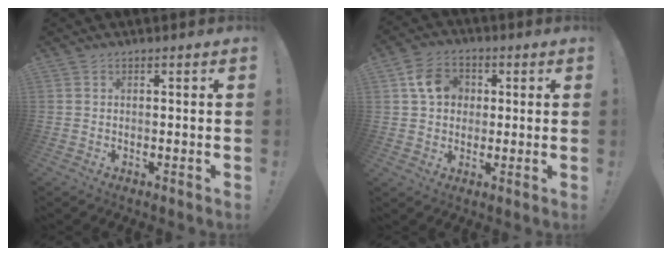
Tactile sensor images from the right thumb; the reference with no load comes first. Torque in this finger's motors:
{"motor_torque": [0.03, 0.06, 0.33, 0.38, 0.01]}